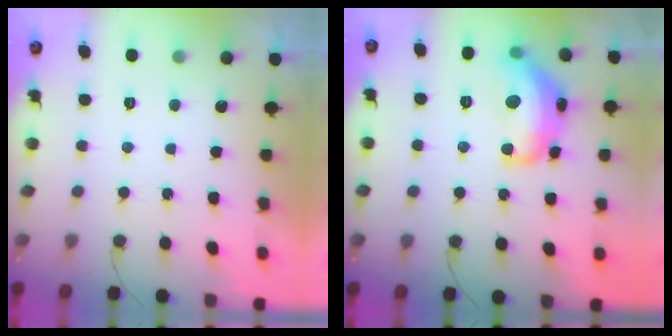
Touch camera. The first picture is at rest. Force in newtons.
{"total": 17.0, "press": 16.9, "slide": 1.0}